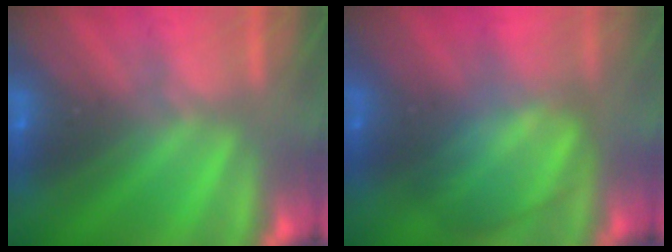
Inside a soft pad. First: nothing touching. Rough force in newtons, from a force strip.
{"total": 3.0}